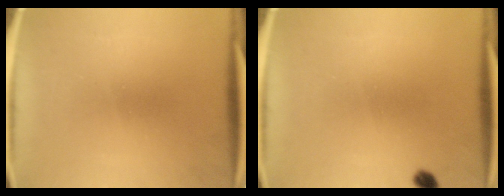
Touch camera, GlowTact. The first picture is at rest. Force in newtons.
{"total": 1.5}